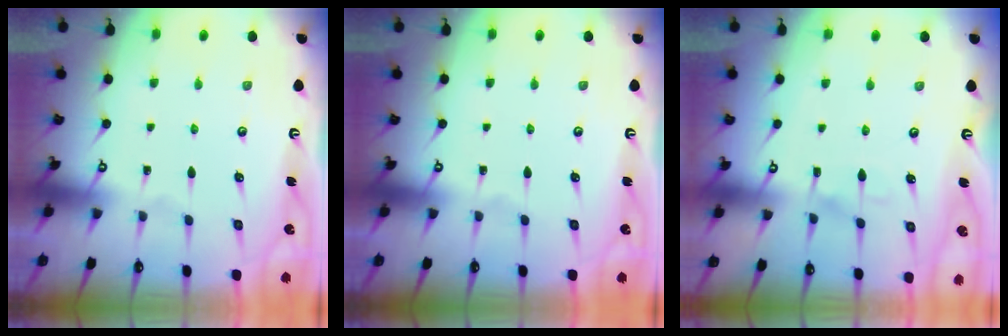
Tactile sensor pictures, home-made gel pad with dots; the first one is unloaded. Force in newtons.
{"total": 0.0}
{"total": 6.6, "press": 6.6, "slide": 0.7}